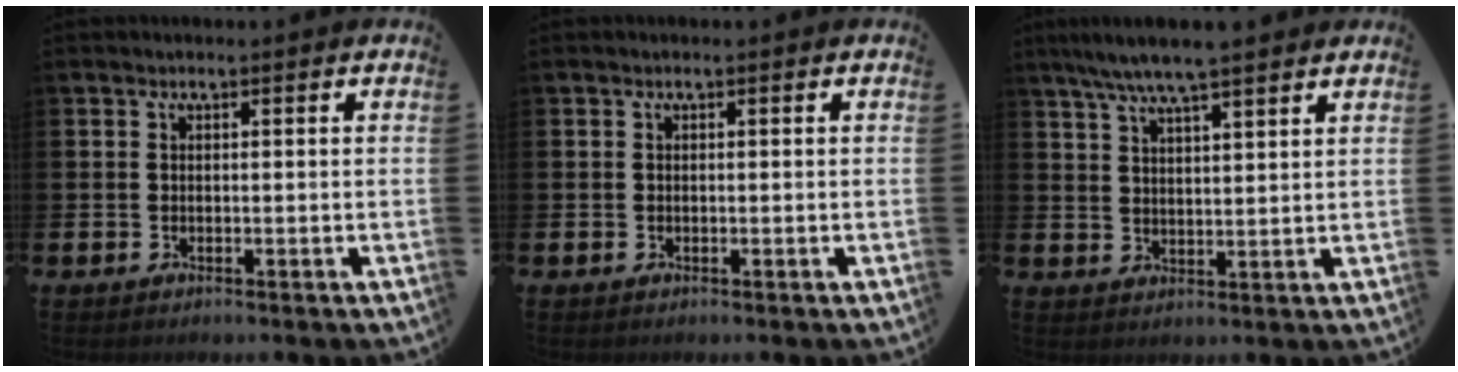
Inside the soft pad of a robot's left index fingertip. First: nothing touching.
{"total": 0.0}
{"total": 6.5, "force": [5.8, 0.4, 2.7], "torque": [-0.064, -0.017, 0.104]}